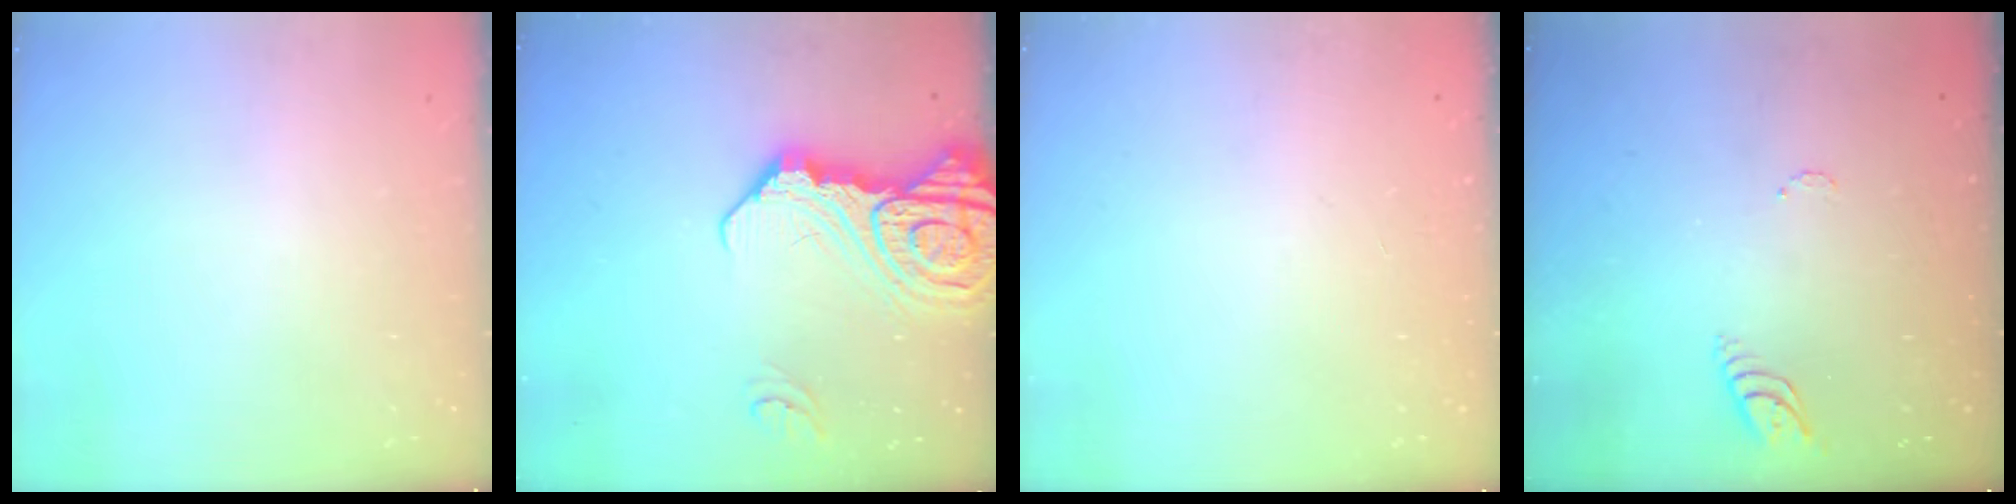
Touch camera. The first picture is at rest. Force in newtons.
{"total": 19.9, "press": 19.7, "slide": 2.5}
{"total": 0.0}
{"total": 4.2, "press": 4.2, "slide": 0.4}